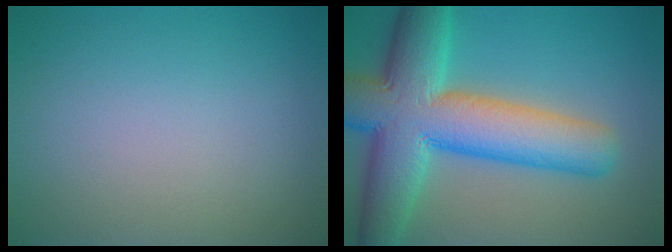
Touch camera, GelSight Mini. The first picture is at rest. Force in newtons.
{"total": 12.4, "press": 12.4, "slide": 0.6}